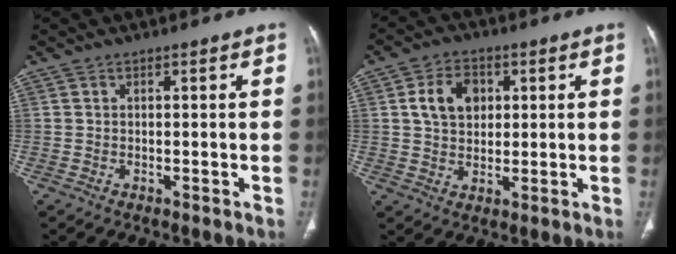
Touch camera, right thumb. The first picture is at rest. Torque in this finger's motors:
{"motor_torque": [0.98, 1.31, 0.61, -0.41, 0.00]}